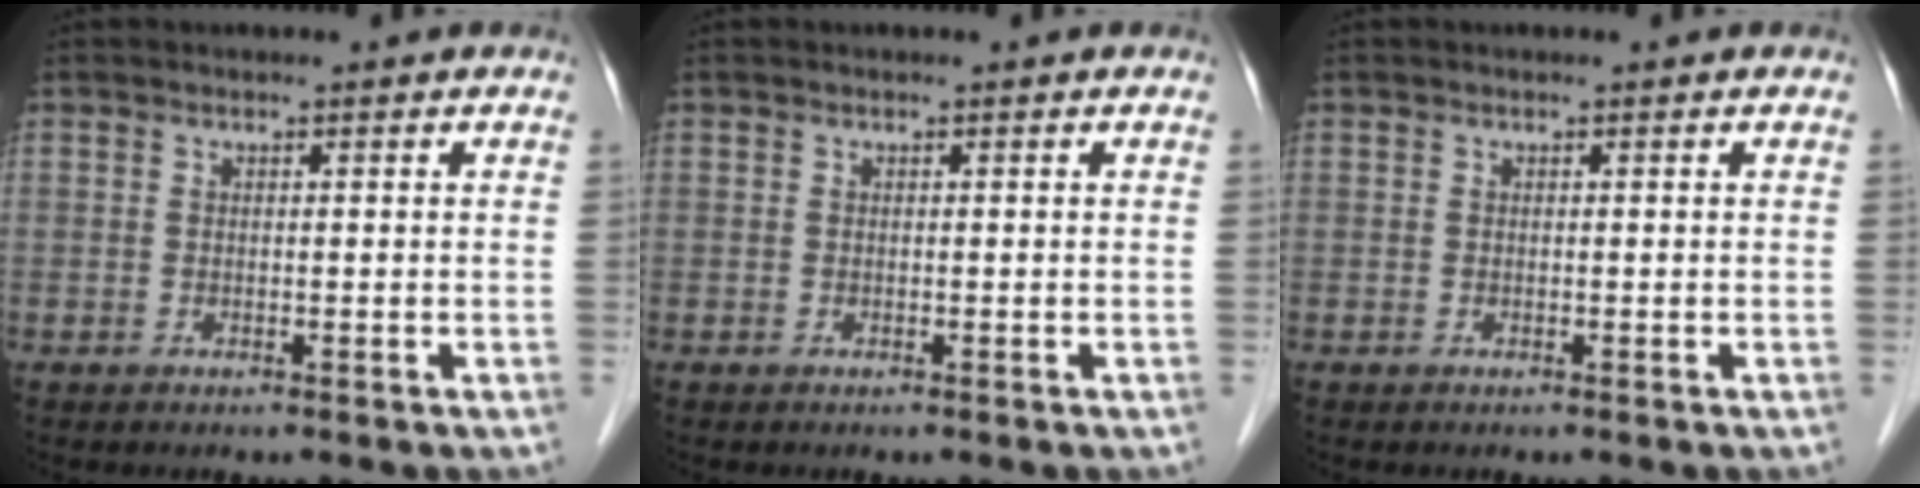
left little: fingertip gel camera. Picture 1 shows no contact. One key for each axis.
{"total": 0.0}
{"total": 0.0}